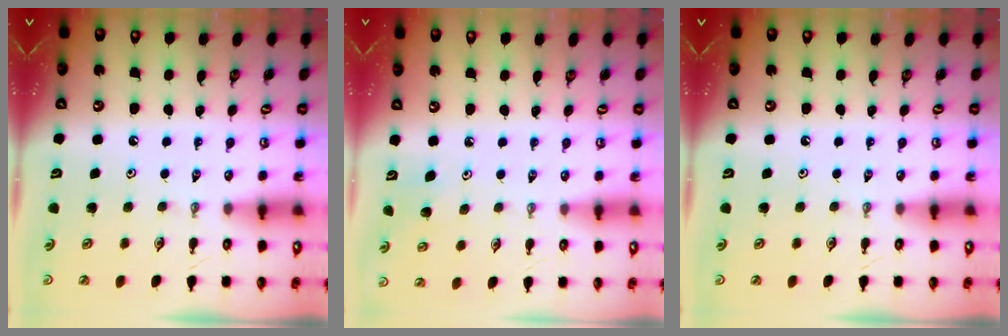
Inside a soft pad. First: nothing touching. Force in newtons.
{"total": 3.7, "press": 3.6, "slide": 0.3}
{"total": 0.0}